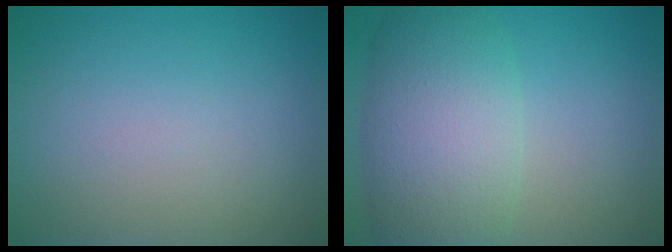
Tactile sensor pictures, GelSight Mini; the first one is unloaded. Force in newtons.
{"total": 8.4, "press": 8.4, "slide": 0.3}